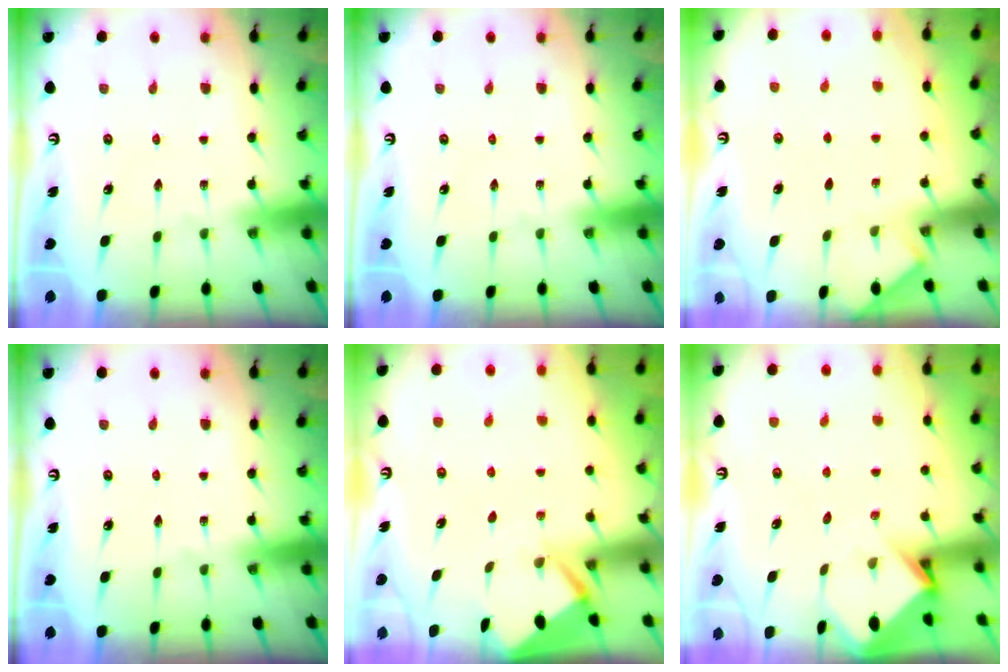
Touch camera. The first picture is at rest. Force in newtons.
{"total": 0.0}
{"total": 2.0, "press": 1.9, "slide": 0.3}
{"total": 0.0}
{"total": 2.6, "press": 2.6, "slide": 0.3}
{"total": 3.7, "press": 3.7, "slide": 0.3}